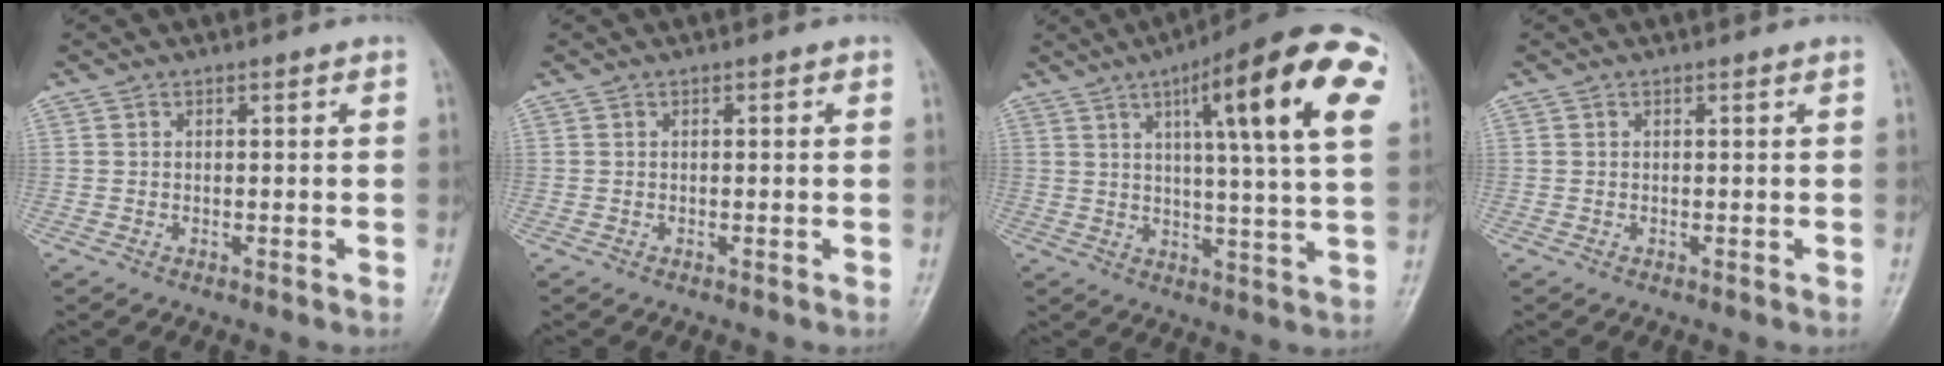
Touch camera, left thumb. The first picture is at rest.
{"total": 0.6, "force": [0.1, 0.4, 0.5], "torque": [0.000, 0.002, -0.001]}
{"total": 22.4, "force": [8.3, 4.0, 20.5], "torque": [-0.271, -0.004, 0.108]}
{"total": 0.0}